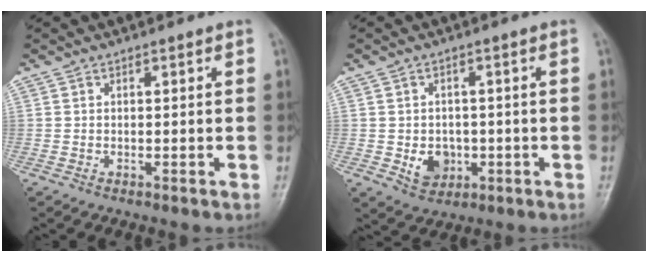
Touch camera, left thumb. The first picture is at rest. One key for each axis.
{"total": 5.3, "fx": -1.1, "fy": 4.4, "fz": 2.8, "tx": -0.021, "ty": 0.004, "tz": -0.007}